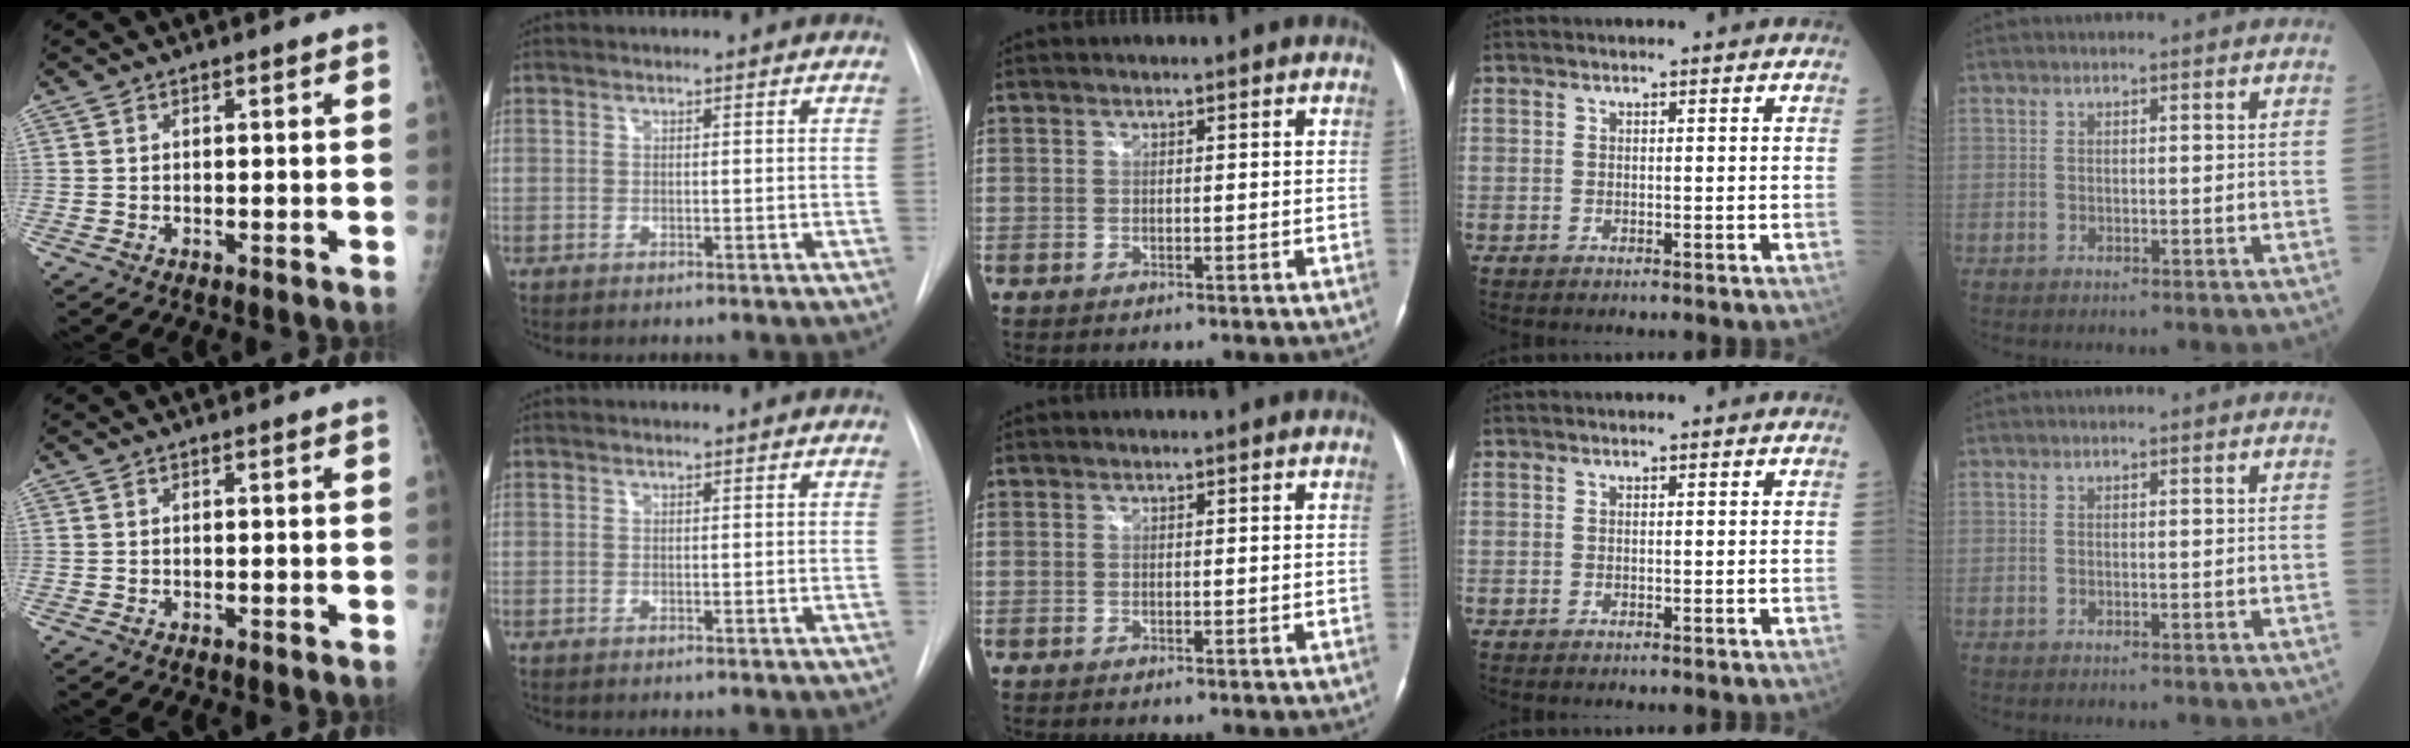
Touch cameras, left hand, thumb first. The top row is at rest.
{}